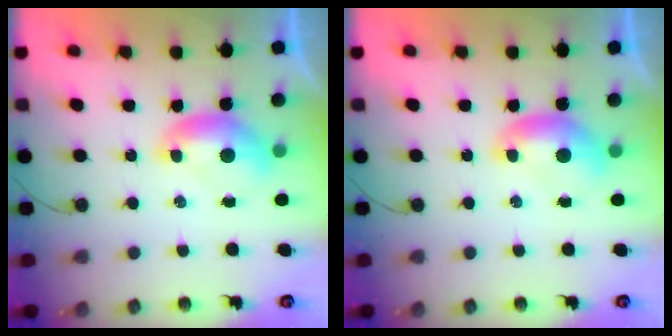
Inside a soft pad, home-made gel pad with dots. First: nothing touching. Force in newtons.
{"total": 0.0}